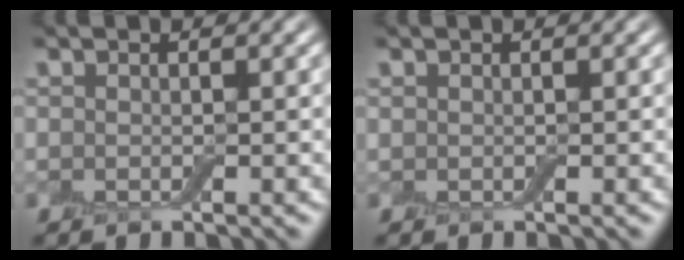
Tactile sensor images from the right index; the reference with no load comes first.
{"total": 0.0}